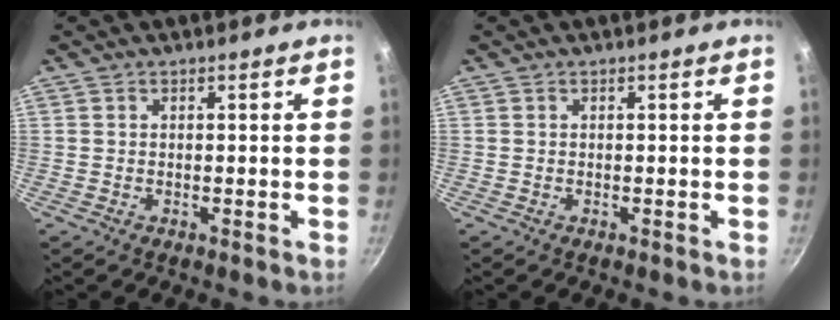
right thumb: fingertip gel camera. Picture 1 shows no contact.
{"total": 0.0}